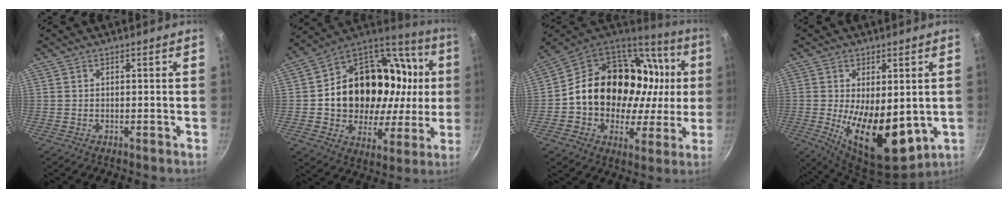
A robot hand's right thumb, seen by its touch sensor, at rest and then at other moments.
{"total": 29.0, "force": [2.9, 21.5, 19.2], "torque": [-0.275, 0.039, 0.055]}
{"total": 27.5, "force": [3.6, 20.1, 18.3], "torque": [-0.269, 0.037, 0.067]}
{"total": 15.7, "force": [-1.3, 8.1, 13.3], "torque": [-0.198, -0.027, -0.001]}